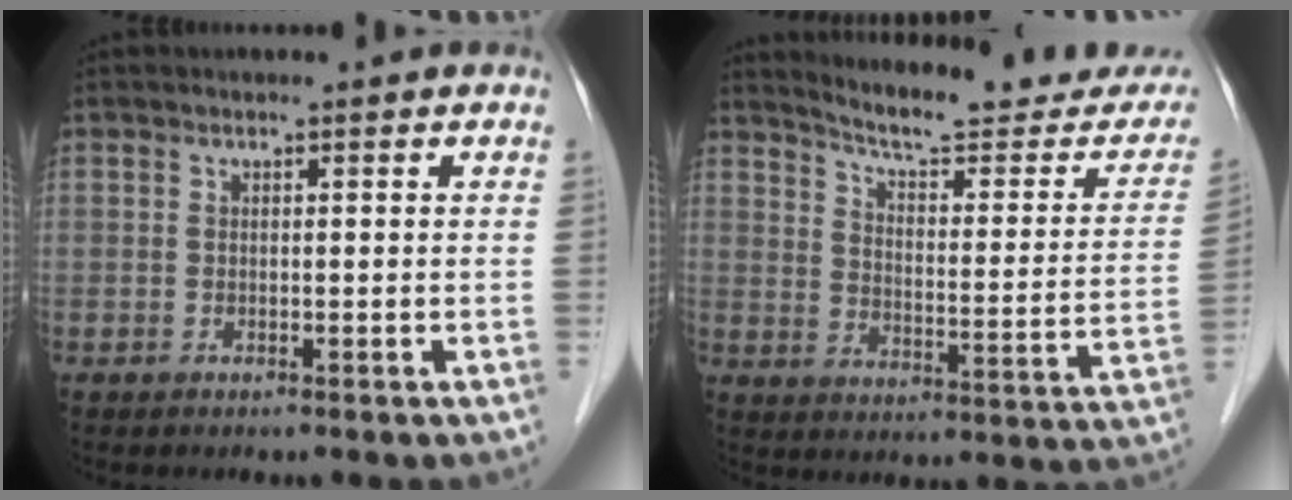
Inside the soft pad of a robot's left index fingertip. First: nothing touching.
{"total": 19.3, "force": [18.0, 2.1, 6.6], "torque": [-0.086, -0.078, 0.225]}